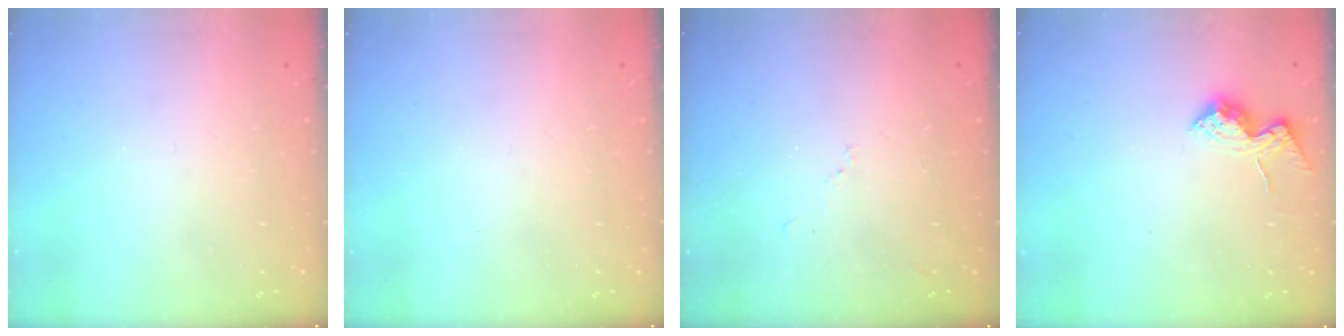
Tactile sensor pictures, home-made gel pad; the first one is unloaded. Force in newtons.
{"total": 0.0}
{"total": 7.3, "press": 7.3, "slide": 0.6}
{"total": 13.6, "press": 13.5, "slide": 1.0}